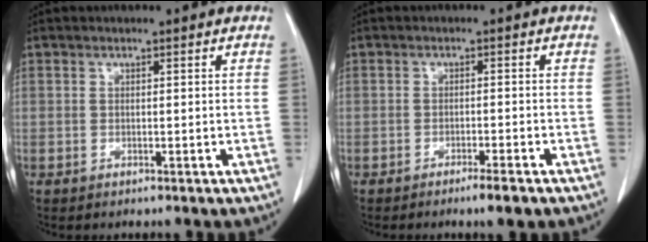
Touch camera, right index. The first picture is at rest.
{"total": 2.8, "force": [-2.1, -0.1, 2.0], "torque": [-0.029, -0.005, -0.031]}